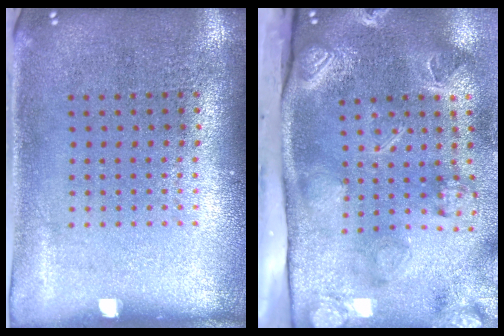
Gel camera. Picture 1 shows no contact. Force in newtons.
{"total": 4.5, "press": 3.3, "slide": 3.2}